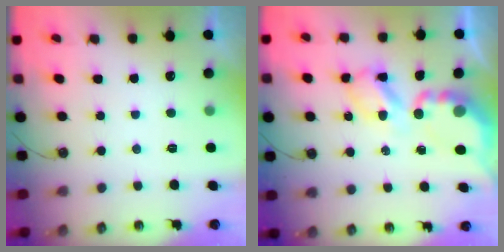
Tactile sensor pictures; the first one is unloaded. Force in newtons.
{"total": 8.6, "press": 8.6, "slide": 0.6}